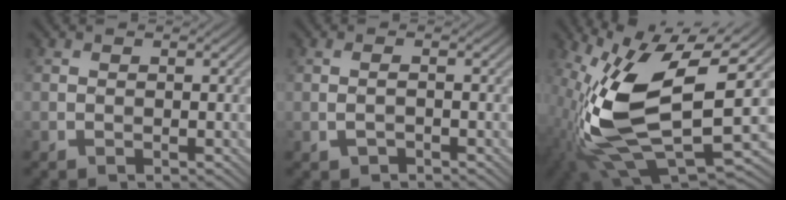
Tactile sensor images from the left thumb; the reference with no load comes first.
{"total": 1.0, "force": [-0.7, 0.3, 0.7], "torque": [-0.019, 0.003, -0.013]}
{"total": 15.8, "force": [-0.2, 7.2, 14.1], "torque": [-0.309, -0.018, -0.002]}